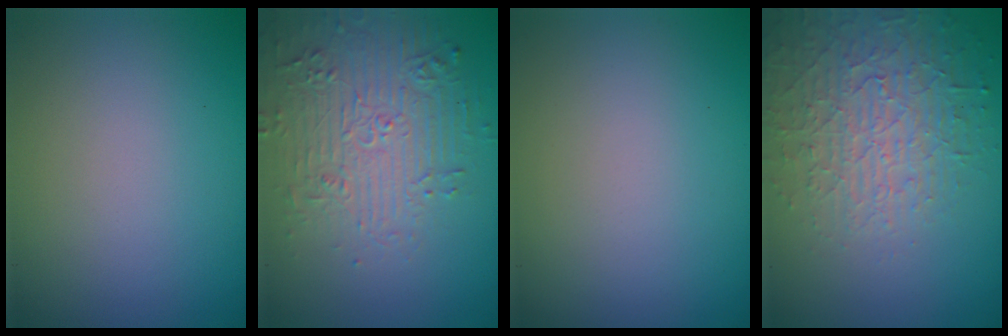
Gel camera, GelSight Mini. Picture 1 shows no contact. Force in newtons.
{"total": 4.6, "press": 4.2, "slide": 1.9}
{"total": 0.0}
{"total": 4.0, "press": 3.9, "slide": 0.7}